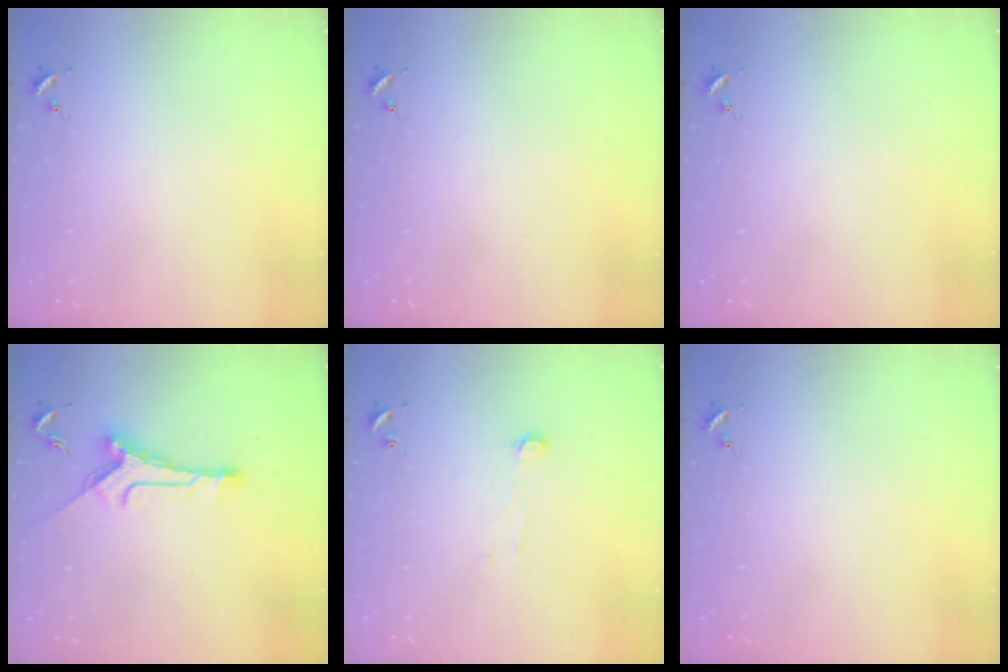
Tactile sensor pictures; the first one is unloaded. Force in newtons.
{"total": 0.0}
{"total": 0.0}
{"total": 9.5, "press": 9.5, "slide": 0.1}
{"total": 4.1, "press": 4.1, "slide": 0.3}
{"total": 0.0}